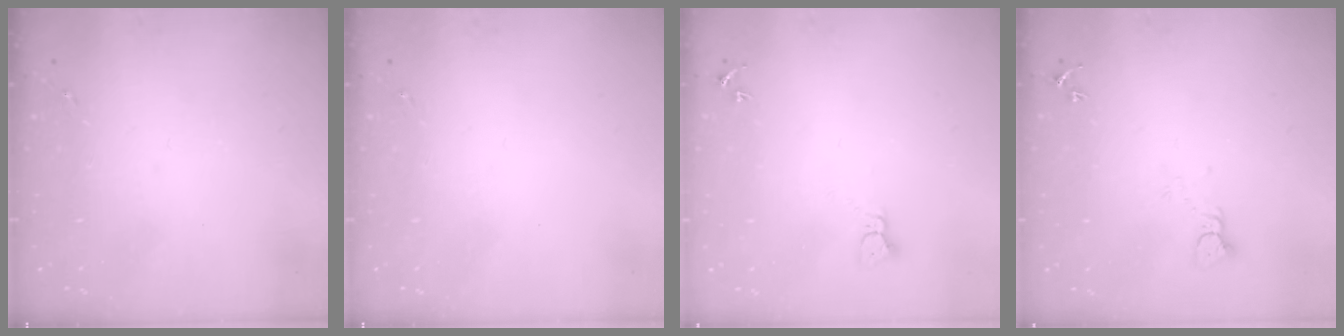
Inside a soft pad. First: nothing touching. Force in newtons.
{"total": 0.0}
{"total": 2.3, "press": 2.3, "slide": 0.3}
{"total": 3.1, "press": 3.1, "slide": 0.2}